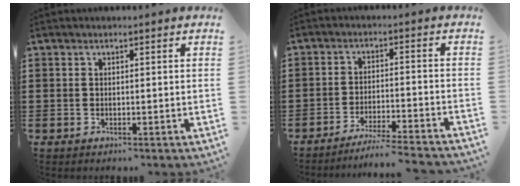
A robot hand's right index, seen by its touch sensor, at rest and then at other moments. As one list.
[{"total": 4.2, "force": [-4.0, -0.6, 1.1], "torque": [-0.020, -0.006, -0.081]}]